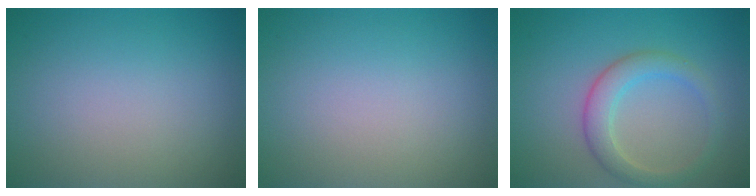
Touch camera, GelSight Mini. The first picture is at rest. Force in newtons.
{"total": 0.0}
{"total": 3.1, "press": 3.1, "slide": 0.2}